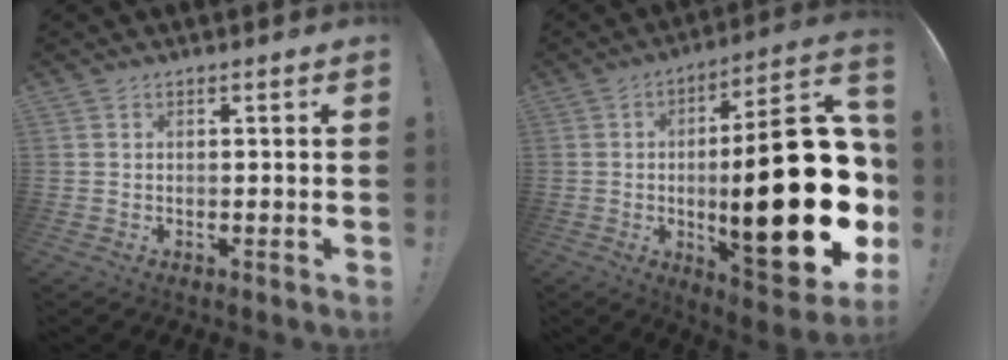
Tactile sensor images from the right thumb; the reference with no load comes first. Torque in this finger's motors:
{"motor_torque": [1.63, 3.38, 1.78, -0.99, 0.84]}